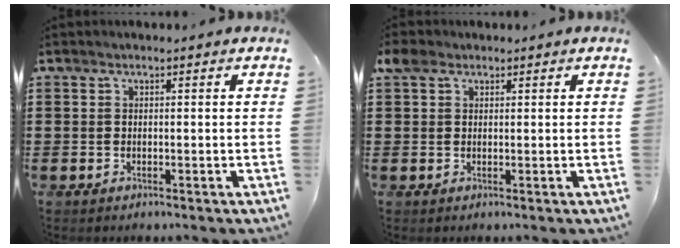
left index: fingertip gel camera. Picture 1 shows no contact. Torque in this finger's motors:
{"motor_torque": [0.63, -0.54, 0.06, 0.06]}